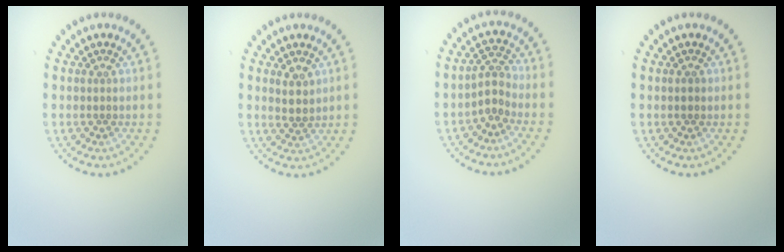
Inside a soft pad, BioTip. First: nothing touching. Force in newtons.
{"total": 1.7, "press": 1.5, "slide": 0.9}
{"total": 2.1, "press": 1.5, "slide": 1.4}
{"total": 0.8, "press": 0.8, "slide": 0.0}